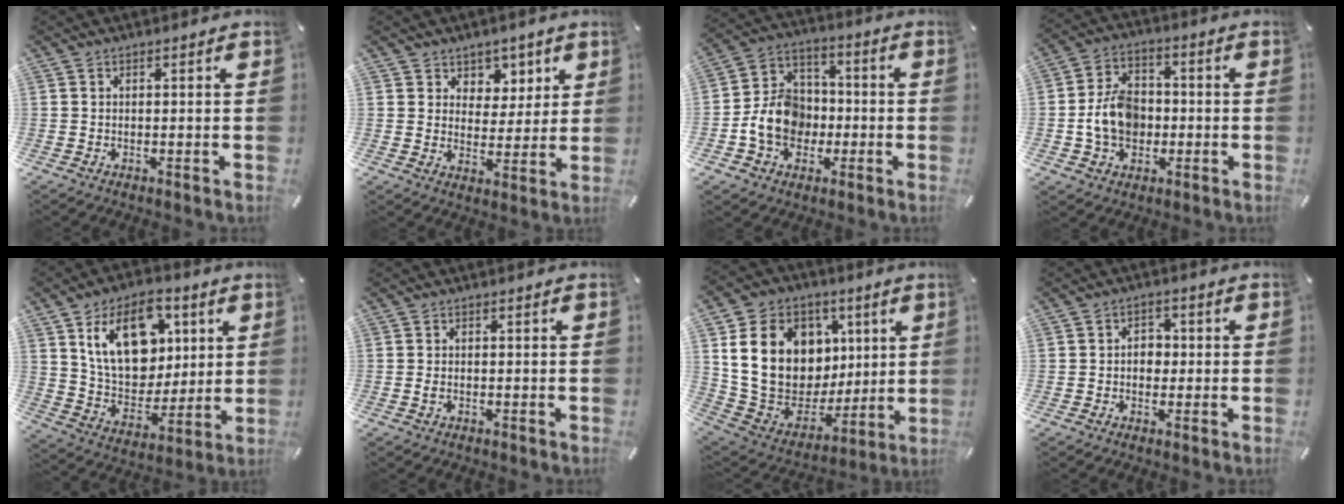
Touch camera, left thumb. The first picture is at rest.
{"total": 6.6, "force": [3.6, 5.5, 0.3], "torque": [0.003, -0.031, 0.063]}
{"total": 12.1, "force": [-2.8, 10.3, 5.6], "torque": [-0.112, 0.023, -0.050]}
{"total": 9.9, "force": [-1.4, 8.0, 5.7], "torque": [-0.115, 0.014, -0.026]}
{"total": 18.0, "force": [7.0, 12.9, 10.4], "torque": [-0.174, -0.017, 0.130]}
{"total": 1.2, "force": [-0.4, 0.8, 0.9], "torque": [-0.018, 0.001, -0.007]}
{"total": 21.5, "force": [6.0, 17.3, 11.2], "torque": [-0.202, -0.025, 0.131]}
{"total": 4.3, "force": [-0.7, 3.5, 2.4], "torque": [-0.032, 0.005, -0.017]}